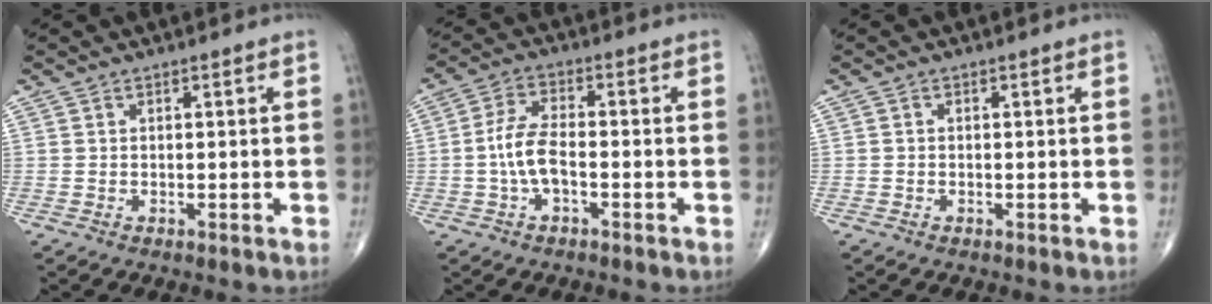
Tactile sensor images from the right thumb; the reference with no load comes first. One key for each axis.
{"total": 6.6, "fx": -1.5, "fy": 2.9, "fz": 5.8, "tx": -0.124, "ty": 0.021, "tz": -0.032}
{"total": 0.0}